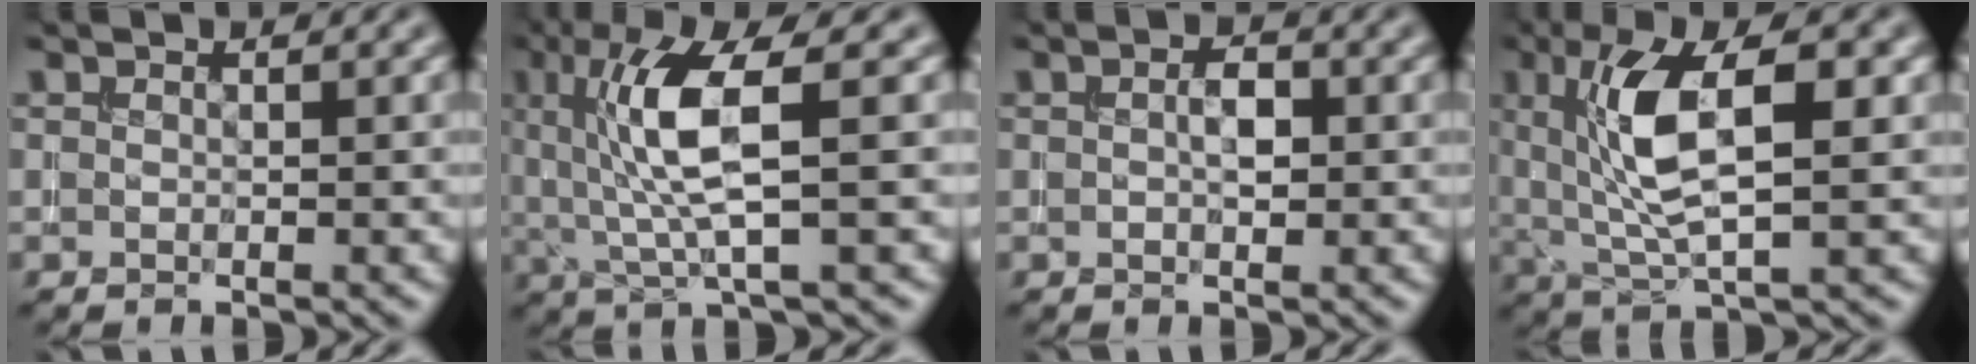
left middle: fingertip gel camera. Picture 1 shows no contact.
{"total": 6.8, "force": [1.1, 1.3, 6.6], "torque": [-0.136, -0.001, 0.027]}
{"total": 1.8, "force": [0.2, 0.9, 1.5], "torque": [-0.028, 0.006, 0.002]}
{"total": 8.4, "force": [1.8, 3.0, 7.6], "torque": [-0.146, 0.002, 0.034]}